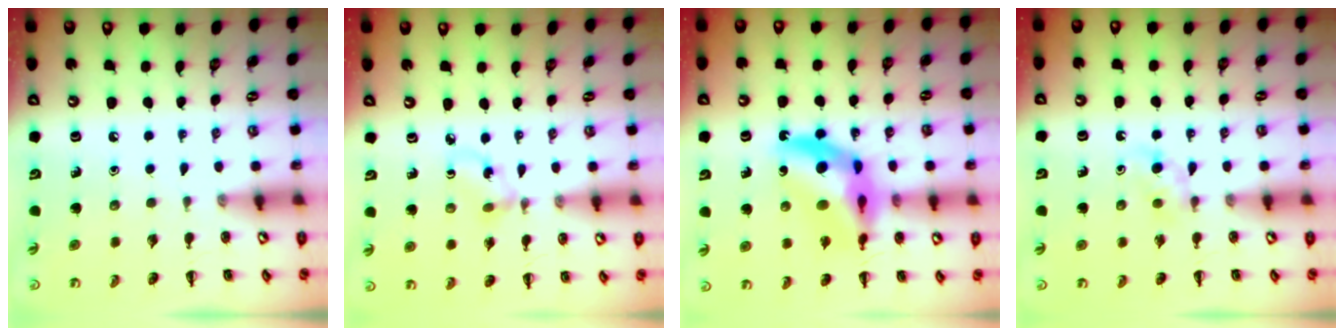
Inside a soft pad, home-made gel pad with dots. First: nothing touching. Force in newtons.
{"total": 2.9, "press": 2.9, "slide": 0.7}
{"total": 14.2, "press": 13.6, "slide": 4.2}
{"total": 3.8, "press": 3.4, "slide": 1.5}